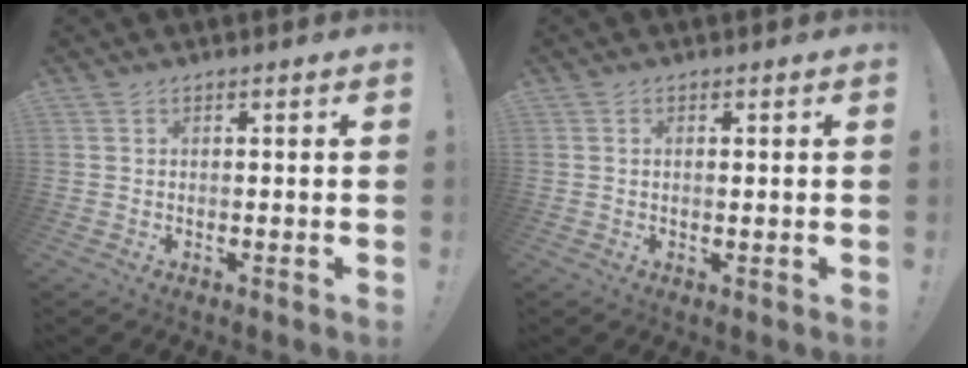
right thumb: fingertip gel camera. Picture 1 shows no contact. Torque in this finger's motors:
{"motor_torque": [0.13, -0.19, 0.07, 0.04, -0.04]}